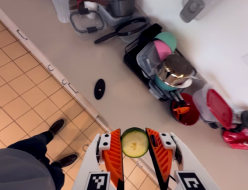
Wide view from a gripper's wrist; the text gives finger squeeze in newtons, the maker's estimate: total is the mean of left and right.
{"total": 8.2, "left": 8.1, "right": 8.4}